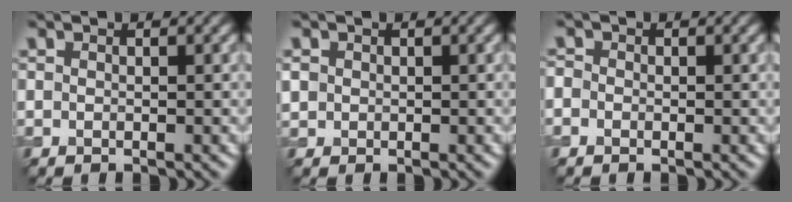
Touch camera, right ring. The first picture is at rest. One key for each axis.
{"total": 1.1, "fx": 0.2, "fy": 1.0, "fz": 0.2, "tx": -0.002, "ty": -0.001, "tz": 0.002}
{"total": 0.8, "fx": -0.4, "fy": 0.7, "fz": 0.2, "tx": -0.001, "ty": -0.003, "tz": -0.011}